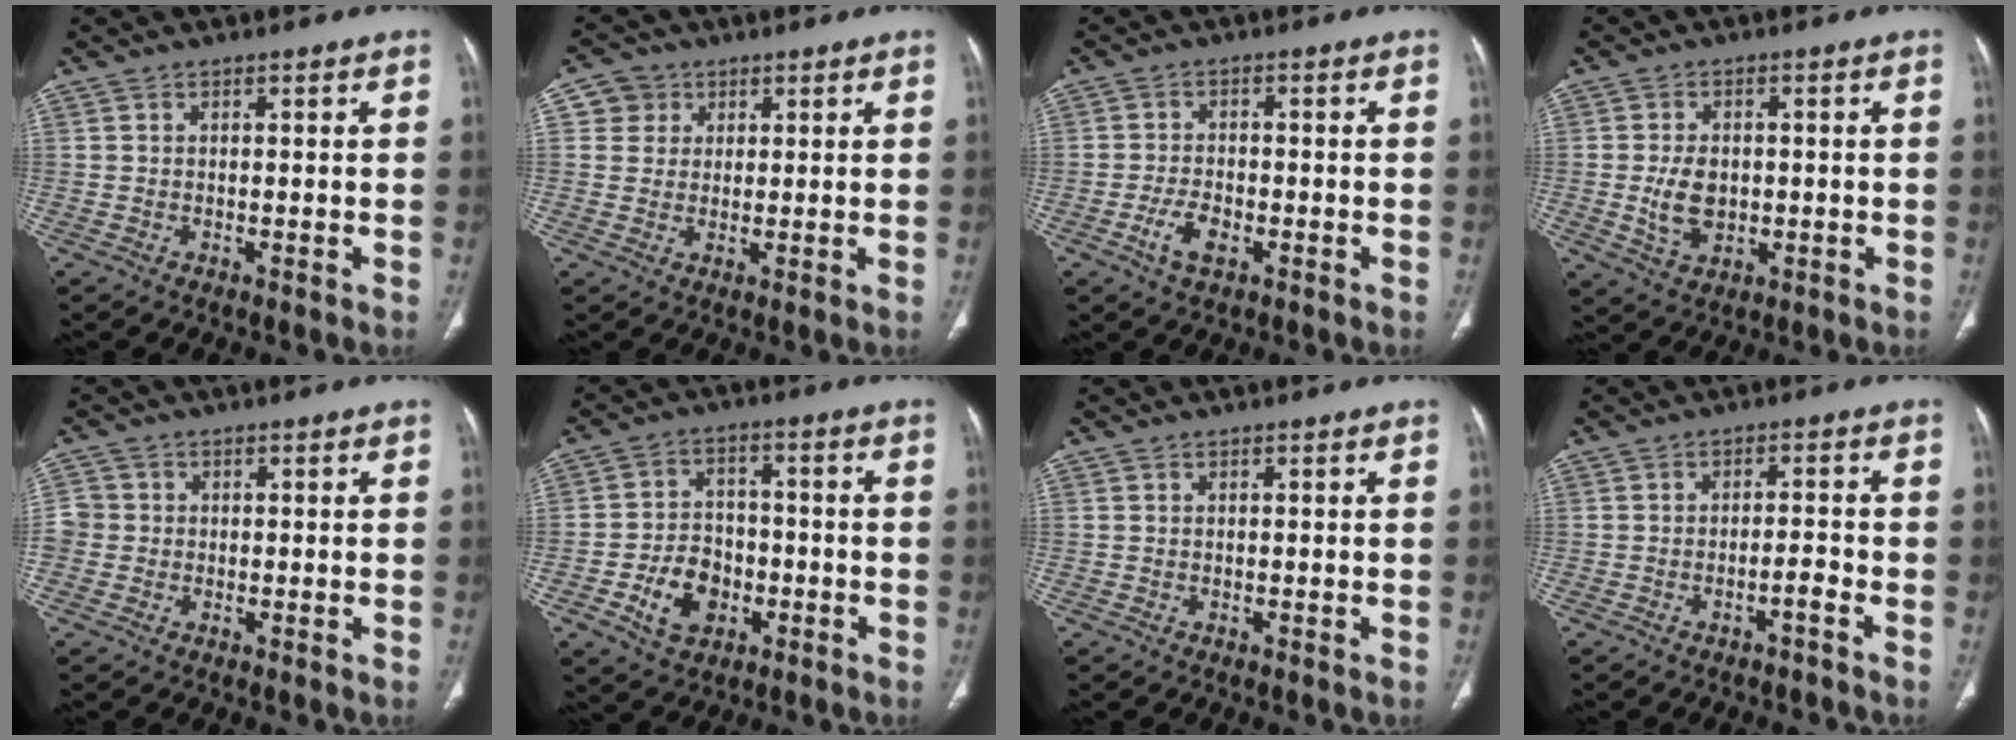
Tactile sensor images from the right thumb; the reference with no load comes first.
{"total": 4.4, "force": [1.6, 4.1, 0.3], "torque": [0.019, -0.002, 0.024]}
{"total": 4.6, "force": [-2.1, 2.3, 3.4], "torque": [-0.067, 0.010, -0.036]}
{"total": 6.6, "force": [-0.6, 4.5, 4.8], "torque": [-0.076, -0.002, -0.003]}
{"total": 4.0, "force": [-0.4, 3.8, 1.2], "torque": [-0.014, 0.011, -0.013]}
{"total": 9.5, "force": [-3.6, 7.1, 5.2], "torque": [-0.063, 0.023, -0.058]}
{"total": 0.0}
{"total": 2.4, "force": [-1.6, 0.2, 1.8], "torque": [-0.033, 0.019, -0.026]}